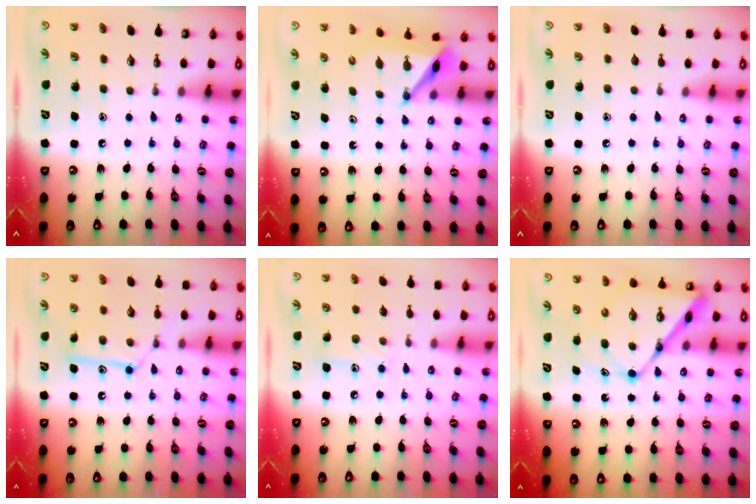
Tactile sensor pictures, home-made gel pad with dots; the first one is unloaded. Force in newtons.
{"total": 5.5, "press": 5.5, "slide": 0.4}
{"total": 0.0}
{"total": 11.8, "press": 11.8, "slide": 0.8}
{"total": 7.1, "press": 7.1, "slide": 0.1}
{"total": 12.6, "press": 12.6, "slide": 1.1}